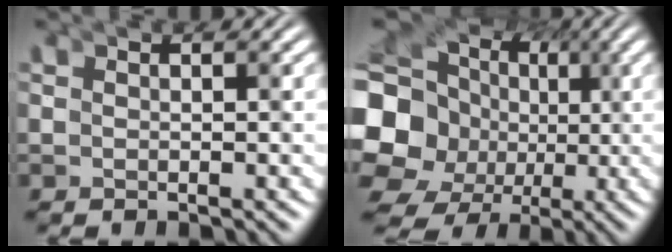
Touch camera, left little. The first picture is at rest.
{"total": 10.3, "force": [-0.3, 8.9, 5.1], "torque": [-0.139, -0.049, -0.001]}